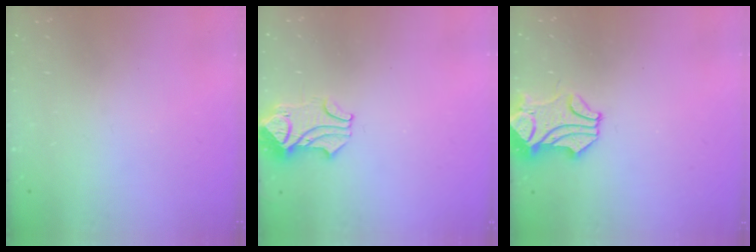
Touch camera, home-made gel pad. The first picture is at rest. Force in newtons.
{"total": 1.2, "press": 0.6, "slide": 1.0}
{"total": 0.8, "press": 0.1, "slide": 0.8}